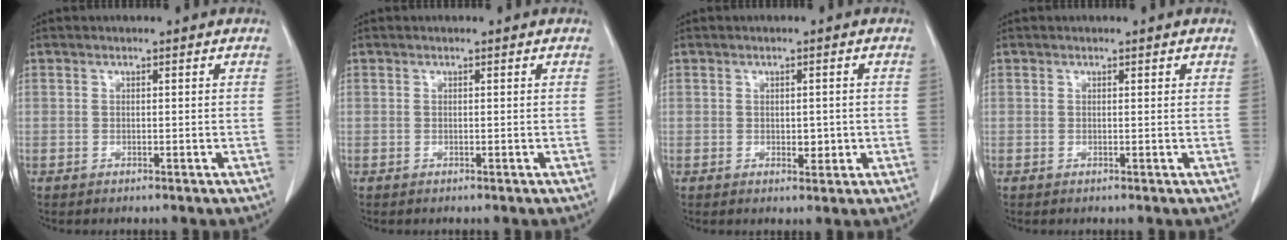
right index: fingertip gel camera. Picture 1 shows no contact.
{"total": 0.0}
{"total": 2.1, "force": [-0.1, 1.3, 1.6], "torque": [-0.019, 0.000, 0.005]}
{"total": 0.0}